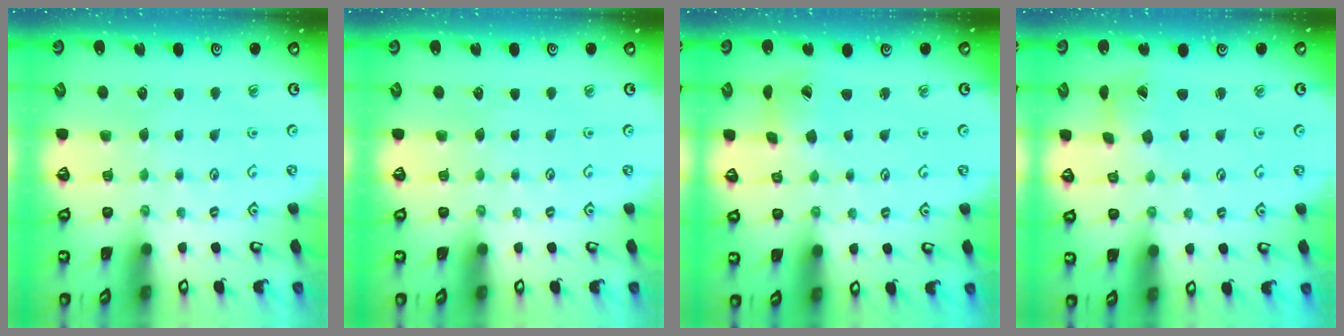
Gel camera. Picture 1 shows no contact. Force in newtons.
{"total": 0.0}
{"total": 3.5, "press": 3.5, "slide": 0.4}
{"total": 4.3, "press": 4.3, "slide": 0.5}